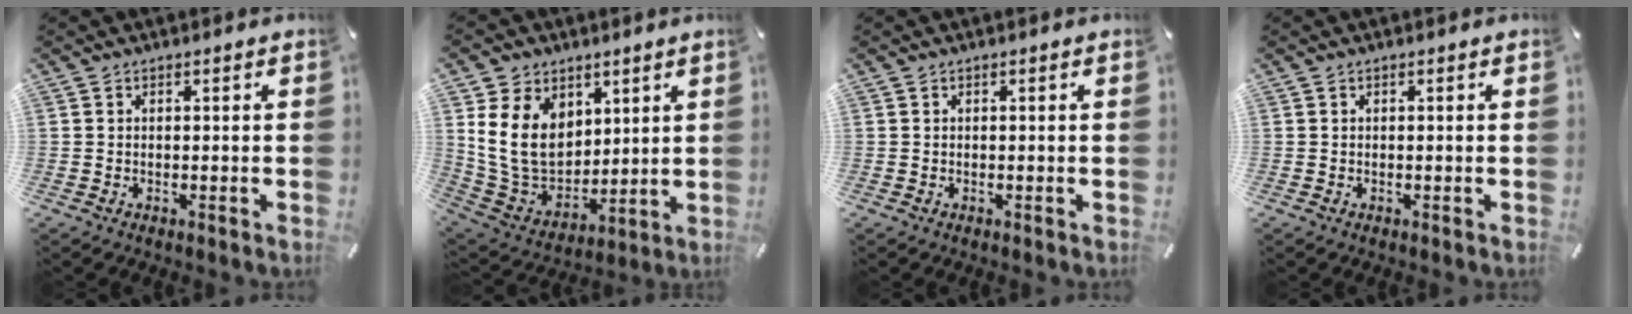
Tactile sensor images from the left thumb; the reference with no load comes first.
{"total": 15.5, "force": [4.8, 12.2, 8.2], "torque": [-0.197, -0.026, 0.094]}
{"total": 0.0}
{"total": 0.0}